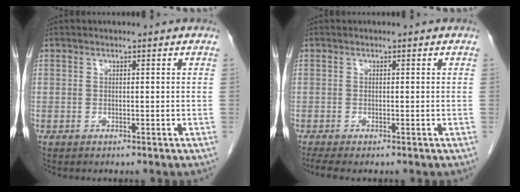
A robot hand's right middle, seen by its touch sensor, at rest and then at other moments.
{"total": 1.9, "force": [-1.5, 0.1, 1.2], "torque": [-0.023, -0.008, -0.026]}